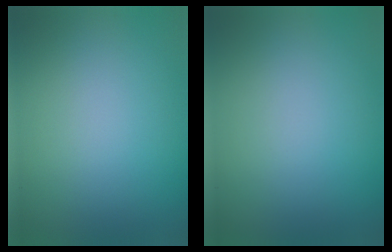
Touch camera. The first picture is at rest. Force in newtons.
{"total": 0.0}